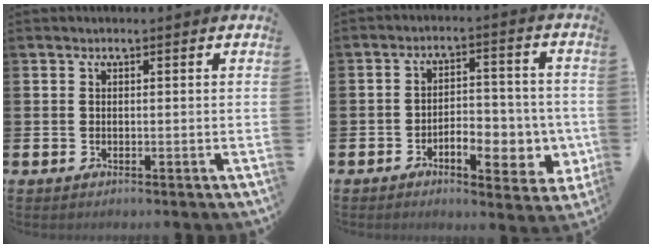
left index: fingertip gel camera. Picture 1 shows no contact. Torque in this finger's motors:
{"motor_torque": [0.35, 0.16, 0.75, 0.14]}